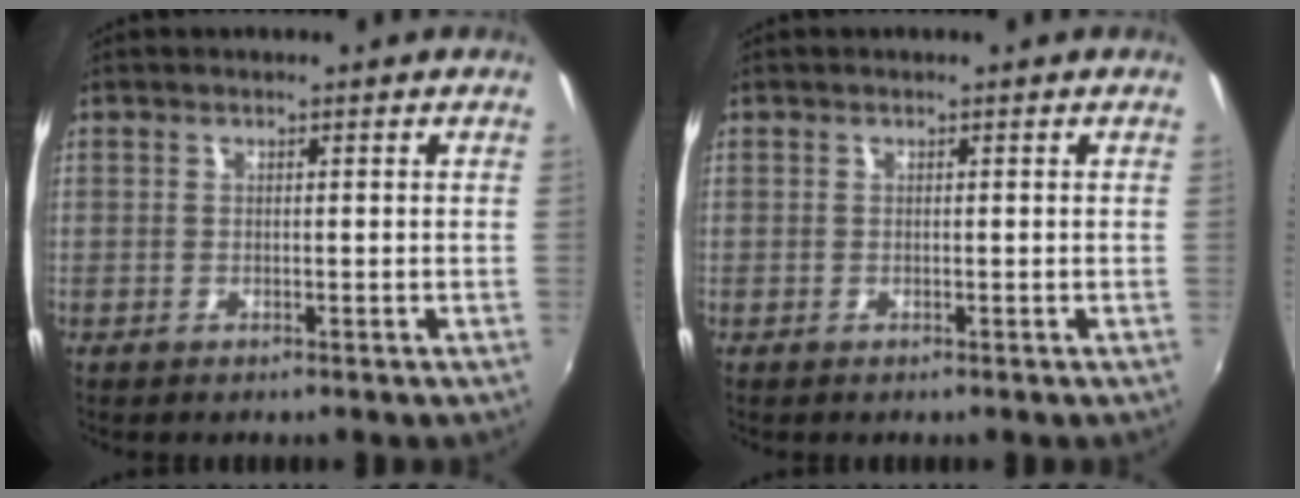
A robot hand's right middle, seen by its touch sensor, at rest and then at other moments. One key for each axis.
{"total": 0.0}